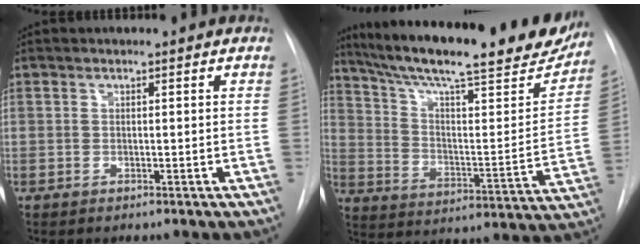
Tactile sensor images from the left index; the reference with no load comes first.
{"total": 29.2, "force": [23.7, 5.1, 16.3], "torque": [-0.255, -0.026, 0.325]}